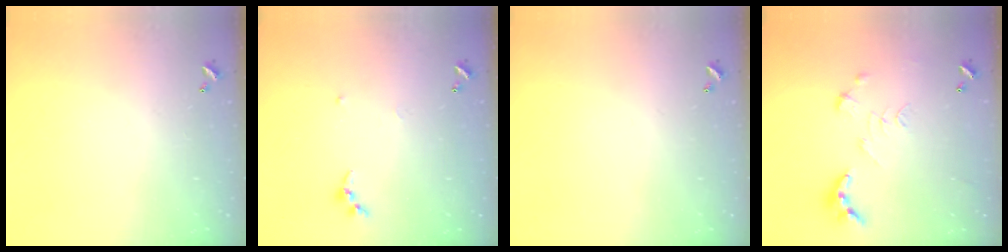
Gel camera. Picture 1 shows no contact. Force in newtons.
{"total": 6.2, "press": 6.1, "slide": 0.7}
{"total": 0.0}
{"total": 0.8, "press": 0.8, "slide": 0.3}